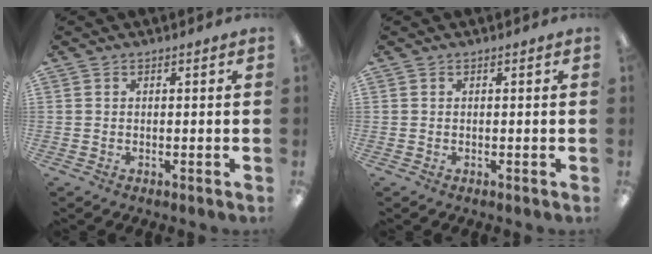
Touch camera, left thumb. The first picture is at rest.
{"total": 0.0}